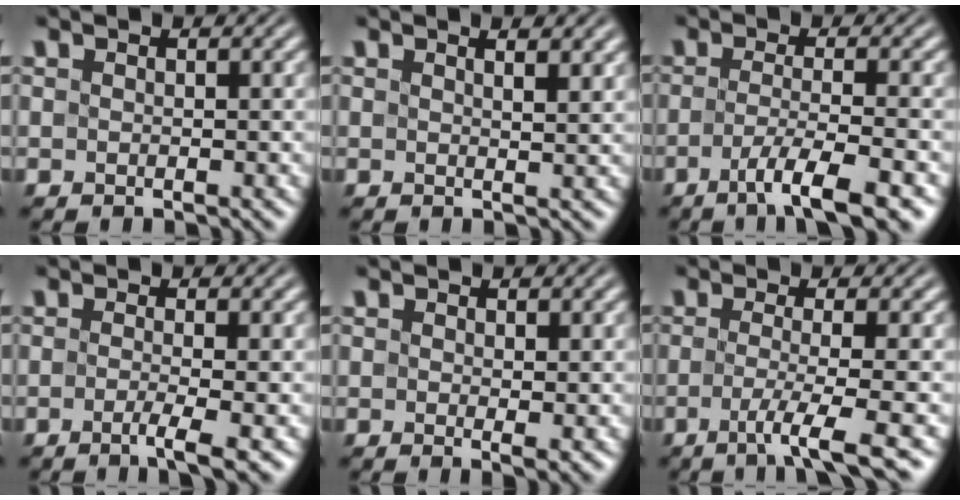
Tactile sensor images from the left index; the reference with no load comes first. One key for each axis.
{"total": 2.7, "fx": 1.6, "fy": 0.9, "fz": 2.0, "tx": -0.007, "ty": 0.009, "tz": 0.004}
{"total": 5.6, "fx": -2.7, "fy": 1.1, "fz": 4.8, "tx": -0.074, "ty": -0.007, "tz": -0.051}
{"total": 3.4, "fx": -1.1, "fy": 0.8, "fz": 3.1, "tx": -0.044, "ty": -0.010, "tz": -0.021}
{"total": 1.3, "fx": 0.3, "fy": 0.2, "fz": 1.3, "tx": -0.016, "ty": -0.011, "tz": 0.007}
{"total": 4.6, "fx": -1.5, "fy": 0.8, "fz": 4.2, "tx": -0.066, "ty": -0.011, "tz": -0.033}